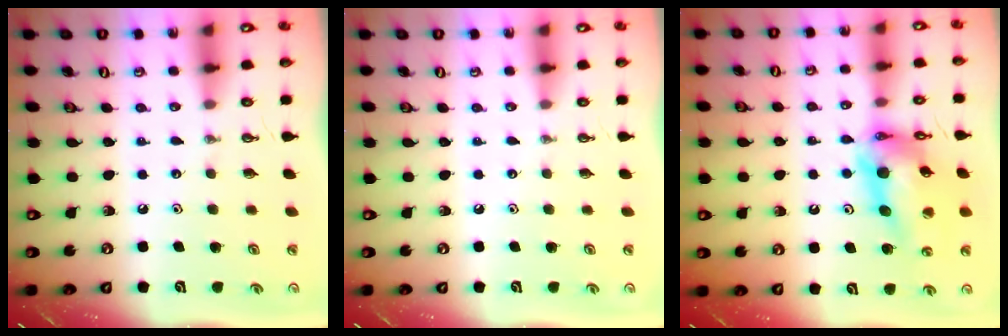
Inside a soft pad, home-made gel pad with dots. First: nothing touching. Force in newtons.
{"total": 1.0, "press": 0.0, "slide": 1.0}
{"total": 16.9, "press": 16.9, "slide": 1.4}